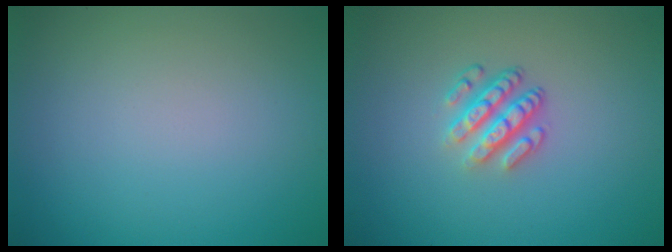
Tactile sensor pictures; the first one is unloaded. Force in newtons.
{"total": 3.5, "press": 2.6, "slide": 2.3}